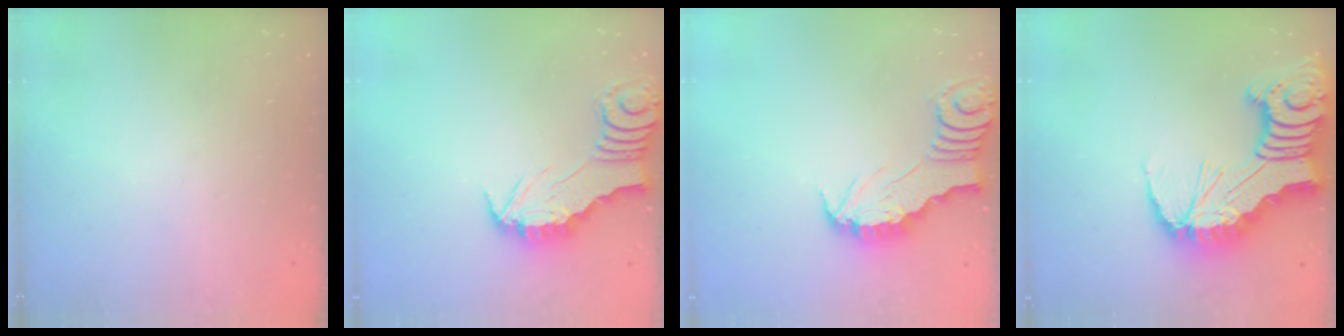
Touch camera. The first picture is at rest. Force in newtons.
{"total": 2.4, "press": 2.4, "slide": 0.2}
{"total": 2.6, "press": 2.6, "slide": 0.2}
{"total": 20.1, "press": 19.9, "slide": 2.2}